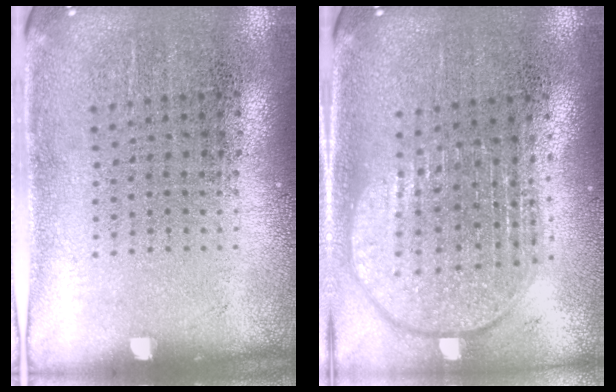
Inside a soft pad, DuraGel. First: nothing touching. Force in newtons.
{"total": 1.9, "press": 1.5, "slide": 1.1}